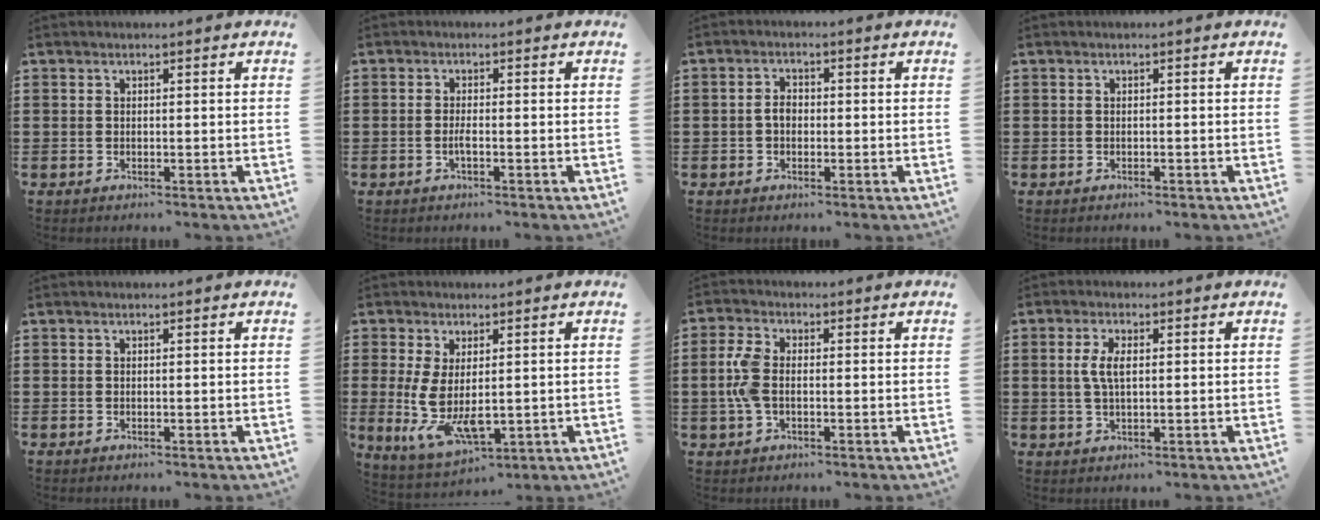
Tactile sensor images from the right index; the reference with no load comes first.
{"total": 1.7, "force": [-0.7, 0.3, 1.6], "torque": [-0.038, -0.002, -0.014]}
{"total": 2.2, "force": [-0.4, 1.4, 1.7], "torque": [-0.033, 0.004, -0.008]}
{"total": 0.0}
{"total": 0.0}
{"total": 7.9, "force": [-0.1, 3.5, 7.1], "torque": [-0.153, -0.020, -0.001]}
{"total": 5.3, "force": [-0.4, 2.9, 4.5], "torque": [-0.120, -0.006, -0.016]}
{"total": 3.8, "force": [0.5, 1.4, 3.5], "torque": [-0.079, 0.003, 0.005]}